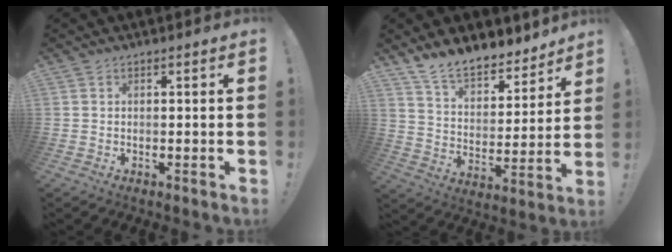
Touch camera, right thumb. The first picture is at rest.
{"total": 11.5, "force": [10.5, 3.7, 3.1], "torque": [-0.060, -0.086, 0.192]}